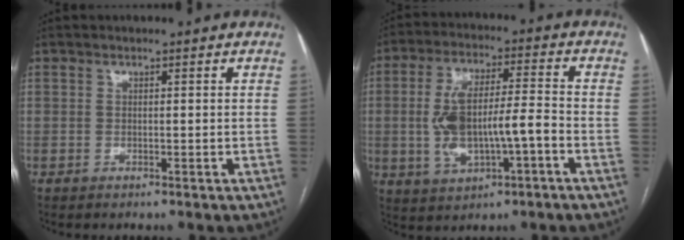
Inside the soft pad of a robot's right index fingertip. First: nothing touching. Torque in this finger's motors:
{"motor_torque": [0.47, -0.13, 0.28, 0.18]}